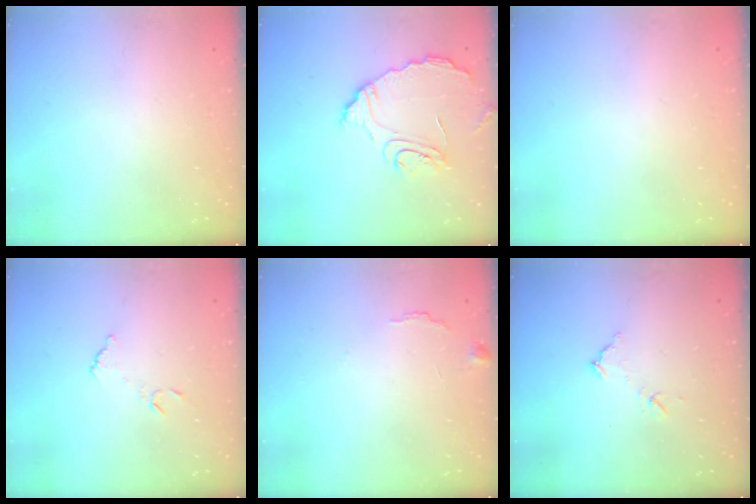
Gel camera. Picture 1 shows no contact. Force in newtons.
{"total": 11.6, "press": 11.5, "slide": 0.8}
{"total": 0.0}
{"total": 5.4, "press": 5.4, "slide": 0.5}
{"total": 7.0, "press": 7.0, "slide": 0.6}
{"total": 7.0, "press": 7.0, "slide": 0.3}